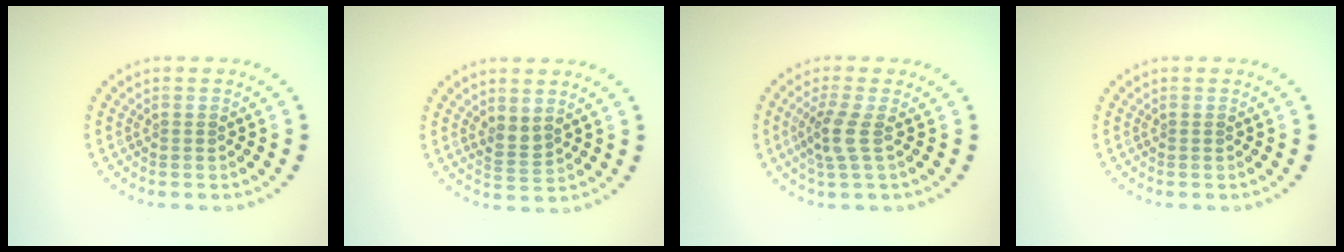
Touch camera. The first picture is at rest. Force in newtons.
{"total": 1.5, "press": 1.3, "slide": 0.7}
{"total": 2.6, "press": 2.0, "slide": 1.6}
{"total": 0.0}